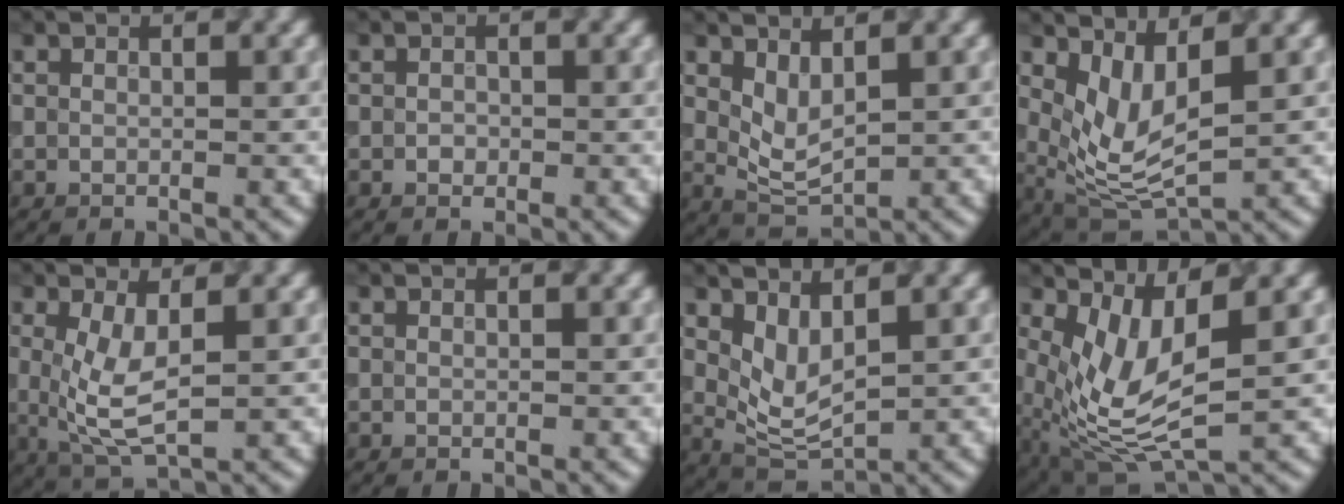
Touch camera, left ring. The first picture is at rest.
{"total": 0.7, "force": [-0.2, 0.6, 0.3], "torque": [-0.003, -0.002, -0.004]}
{"total": 2.8, "force": [1.1, 1.3, 2.2], "torque": [-0.048, -0.009, 0.028]}
{"total": 4.9, "force": [1.4, 2.1, 4.1], "torque": [-0.098, -0.020, 0.035]}
{"total": 4.6, "force": [0.4, 1.7, 4.3], "torque": [-0.098, -0.010, 0.011]}
{"total": 0.0}
{"total": 3.6, "force": [1.4, 1.7, 2.8], "torque": [-0.064, -0.013, 0.032]}
{"total": 6.7, "force": [0.7, 2.8, 6.0], "torque": [-0.148, -0.016, 0.021]}